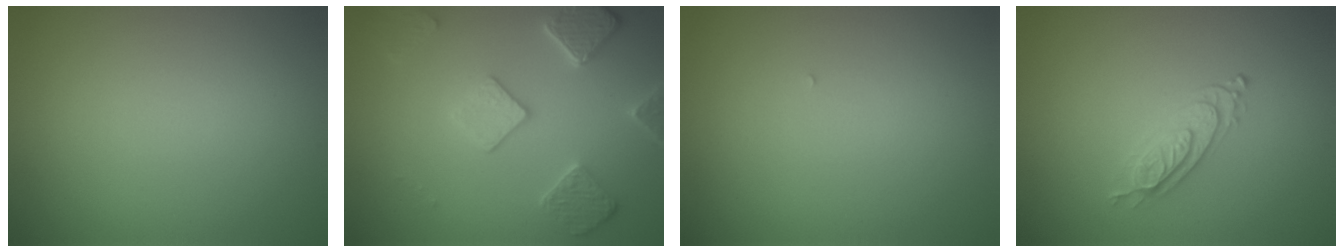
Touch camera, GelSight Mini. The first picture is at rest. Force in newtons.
{"total": 4.5, "press": 3.7, "slide": 2.6}
{"total": 0.0}
{"total": 2.2, "press": 2.0, "slide": 0.7}